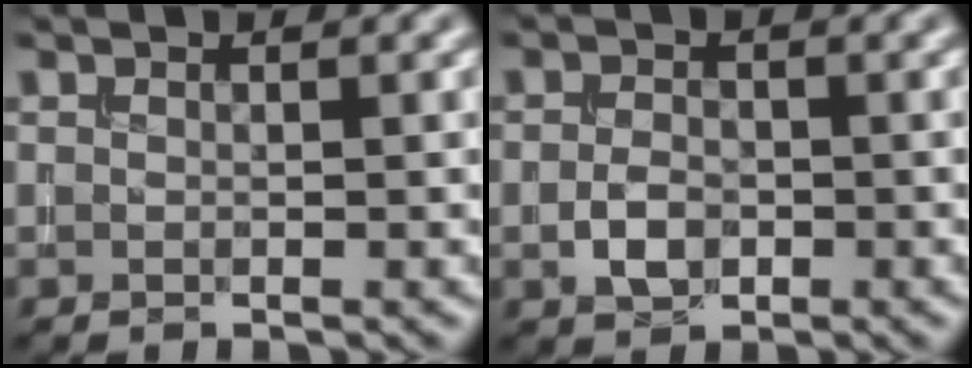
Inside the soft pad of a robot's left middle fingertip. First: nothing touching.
{"total": 2.2, "force": [-0.7, 1.5, 1.5], "torque": [-0.031, 0.000, -0.015]}